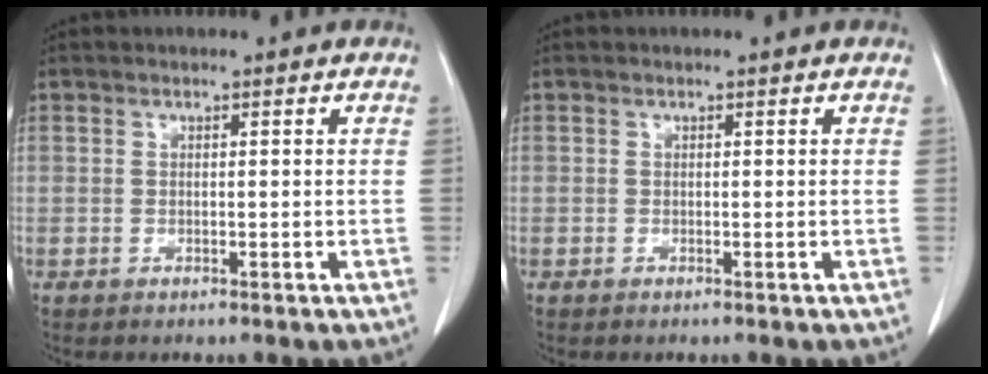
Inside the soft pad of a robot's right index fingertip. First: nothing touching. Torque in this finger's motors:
{"motor_torque": [-0.05, 0.04, -0.01, 0.00]}